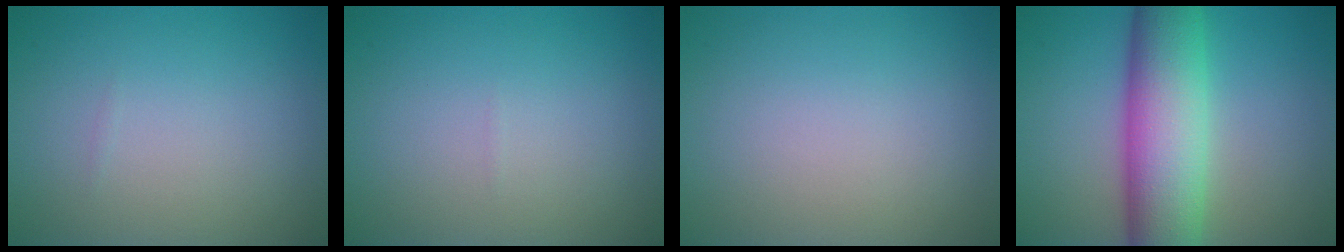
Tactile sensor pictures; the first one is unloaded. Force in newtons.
{"total": 0.0}
{"total": 0.0}
{"total": 10.3, "press": 10.3, "slide": 0.2}